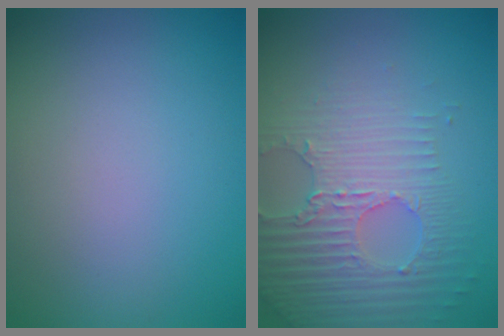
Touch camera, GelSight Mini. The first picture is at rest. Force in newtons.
{"total": 4.3, "press": 4.0, "slide": 1.5}